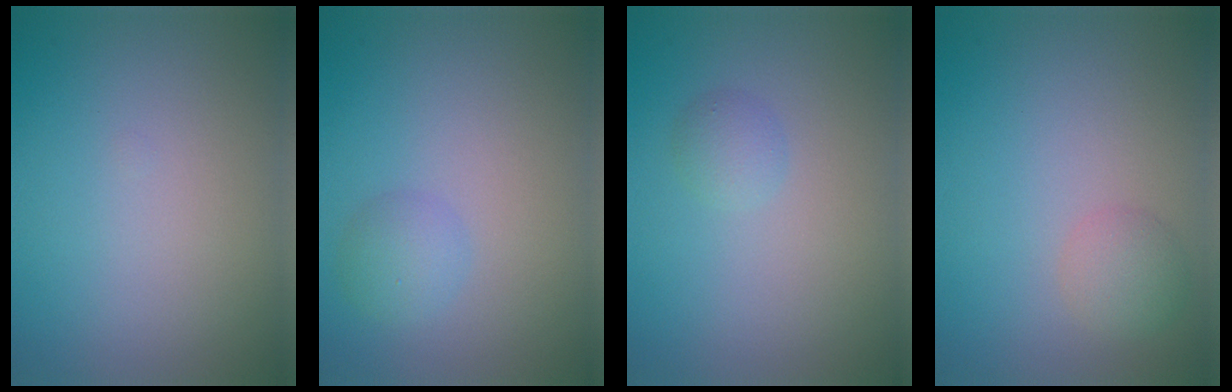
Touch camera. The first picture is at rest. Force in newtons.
{"total": 1.9, "press": 1.9, "slide": 0.1}
{"total": 1.3, "press": 1.3, "slide": 0.1}
{"total": 1.9, "press": 1.9, "slide": 0.1}